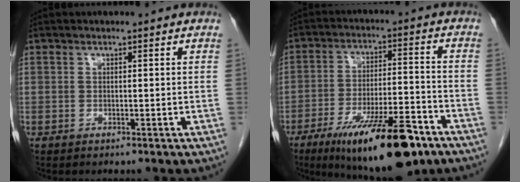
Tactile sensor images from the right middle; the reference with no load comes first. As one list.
[{"total": 17.7, "force": [-11.3, 4.1, 13.0], "torque": [-0.183, -0.011, -0.180]}]